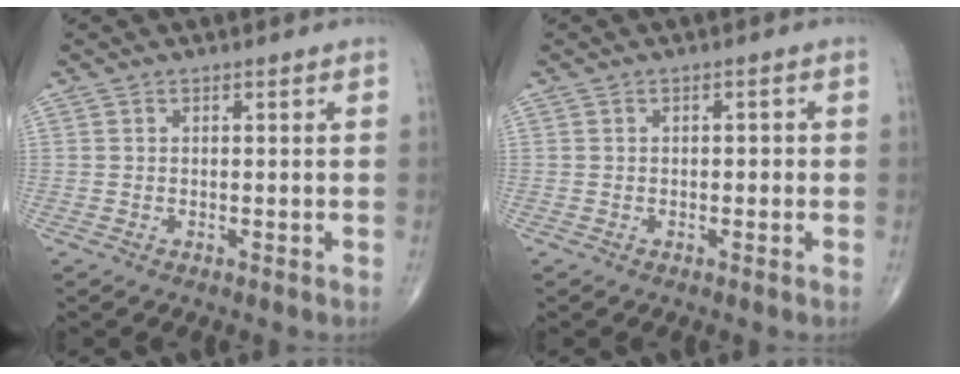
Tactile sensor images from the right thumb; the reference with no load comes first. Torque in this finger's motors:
{"motor_torque": [-0.24, 0.02, -0.01, -0.29, 0.03]}